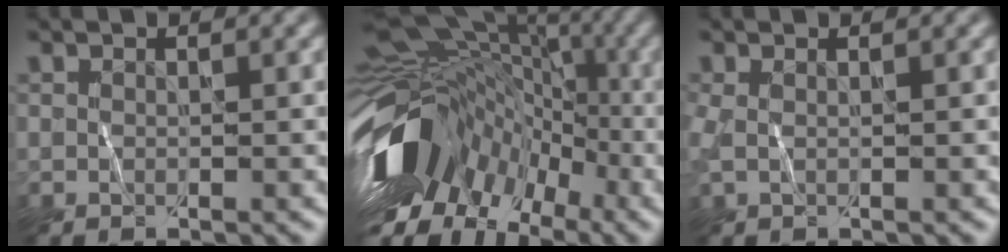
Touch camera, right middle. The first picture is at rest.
{"total": 14.6, "force": [-4.6, 9.9, 9.8], "torque": [-0.187, 0.010, -0.082]}
{"total": 1.3, "force": [0.1, 0.7, 1.1], "torque": [-0.033, 0.000, -0.001]}